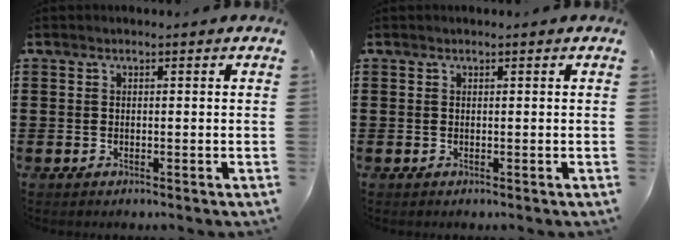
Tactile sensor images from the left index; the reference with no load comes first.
{"total": 0.0}